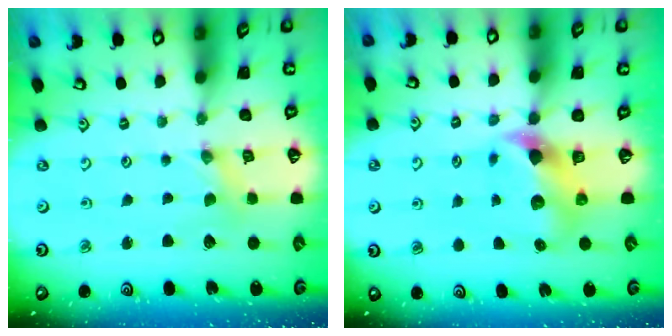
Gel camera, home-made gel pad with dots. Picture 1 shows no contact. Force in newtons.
{"total": 7.7, "press": 7.6, "slide": 1.1}